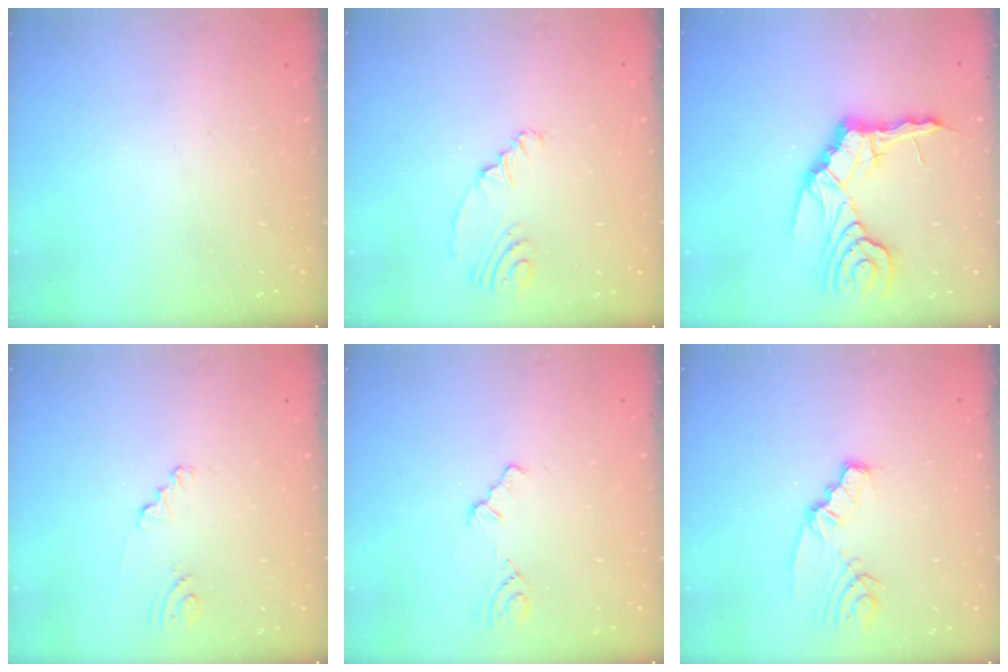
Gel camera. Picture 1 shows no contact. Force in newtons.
{"total": 4.9, "press": 2.5, "slide": 4.3}
{"total": 14.1, "press": 14.0, "slide": 1.6}
{"total": 1.2, "press": 1.1, "slide": 0.1}
{"total": 1.9, "press": 1.9, "slide": 0.3}
{"total": 4.6, "press": 4.6, "slide": 0.5}